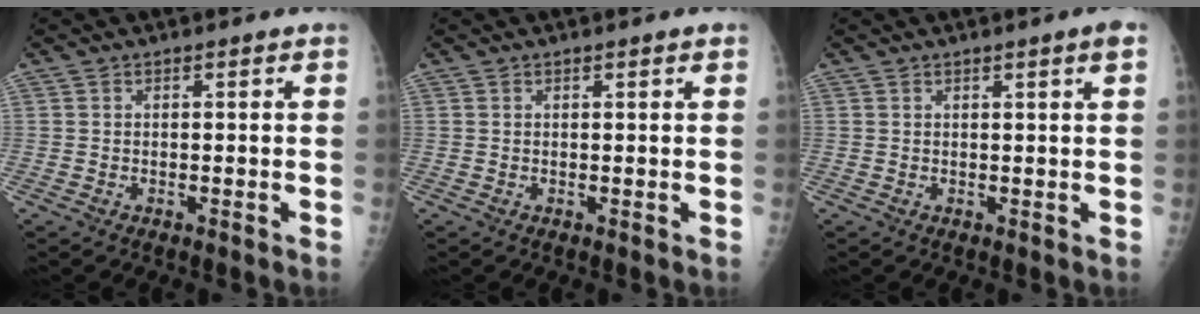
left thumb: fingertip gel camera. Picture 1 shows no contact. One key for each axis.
{"total": 1.0, "fx": 0.6, "fy": 0.1, "fz": 0.8, "tx": -0.010, "ty": -0.001, "tz": 0.007}
{"total": 2.6, "fx": 1.4, "fy": -0.2, "fz": 2.2, "tx": -0.034, "ty": -0.006, "tz": 0.019}